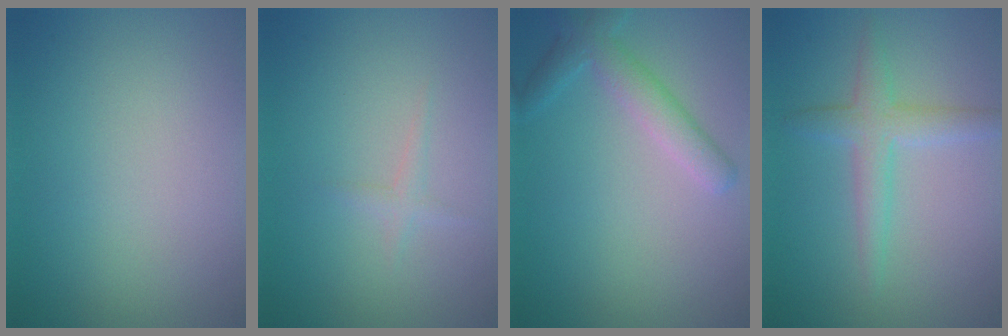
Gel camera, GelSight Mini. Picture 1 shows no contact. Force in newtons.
{"total": 0.9, "press": 0.8, "slide": 0.0}
{"total": 2.1, "press": 2.1, "slide": 0.3}
{"total": 2.9, "press": 2.9, "slide": 0.1}